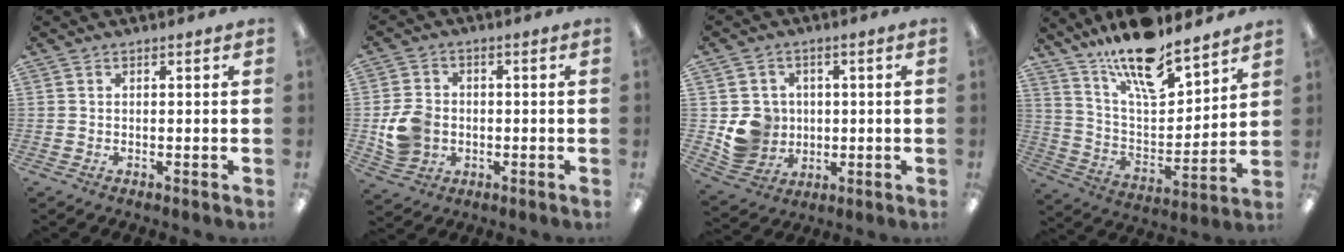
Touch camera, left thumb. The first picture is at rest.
{"total": 8.3, "force": [-1.2, 7.1, 4.1], "torque": [-0.076, 0.014, -0.018]}
{"total": 8.5, "force": [0.2, 8.3, 1.9], "torque": [-0.047, 0.006, 0.016]}
{"total": 17.4, "force": [14.1, 5.0, 8.8], "torque": [-0.162, -0.090, 0.244]}